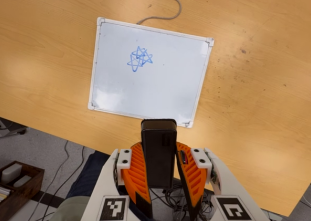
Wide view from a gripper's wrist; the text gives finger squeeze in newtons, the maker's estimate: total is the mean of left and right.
{"total": 9.9, "left": 8.4, "right": 11.4}